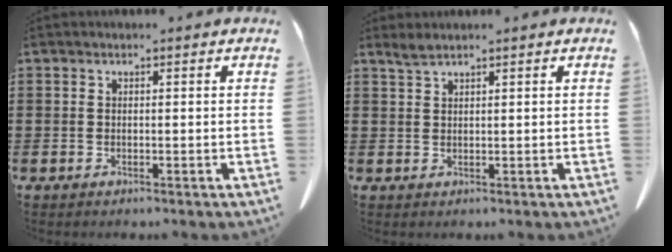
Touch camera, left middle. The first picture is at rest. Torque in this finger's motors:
{"motor_torque": [-0.10, 0.01, 0.04, 0.02]}